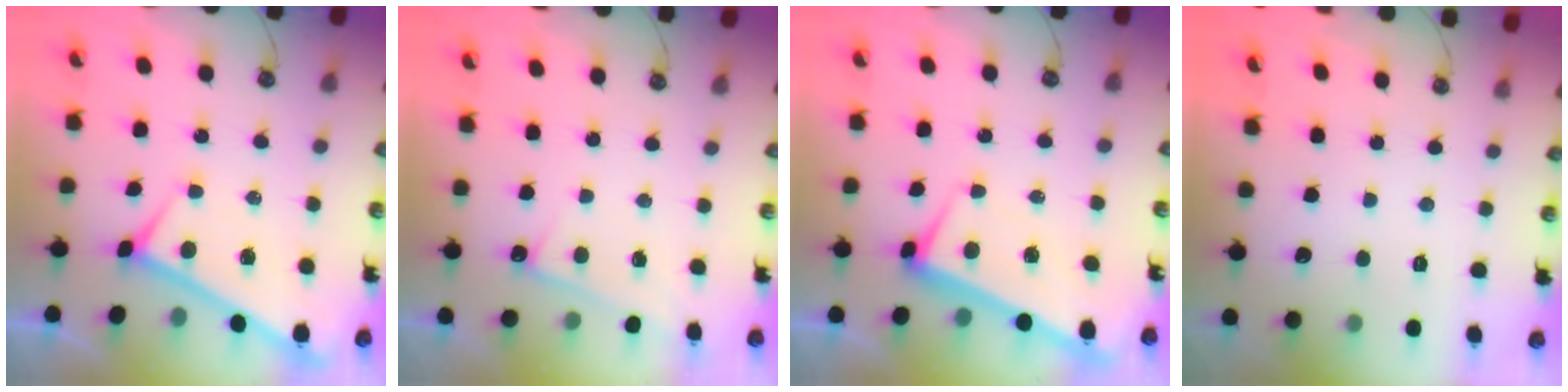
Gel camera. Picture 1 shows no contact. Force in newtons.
{"total": 2.5, "press": 2.5, "slide": 0.3}
{"total": 1.6, "press": 0.6, "slide": 1.4}
{"total": 0.0}